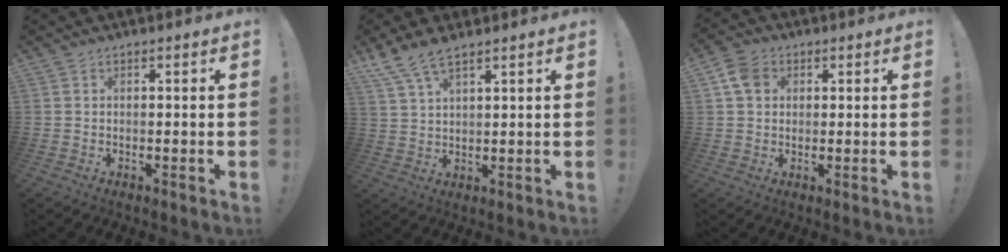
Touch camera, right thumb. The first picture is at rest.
{"total": 6.4, "force": [5.0, 1.2, 3.8], "torque": [-0.084, -0.019, 0.096]}
{"total": 6.8, "force": [2.4, 5.3, 3.5], "torque": [-0.053, 0.001, 0.047]}